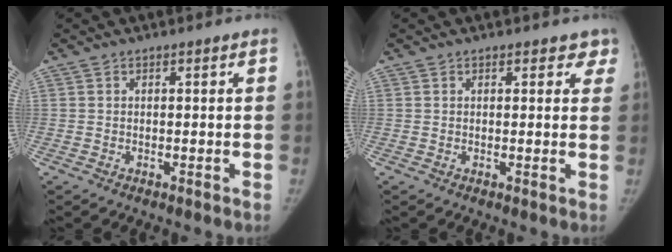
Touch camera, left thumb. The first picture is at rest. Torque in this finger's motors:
{"motor_torque": [-0.23, -0.26, 0.12, 0.22, -0.05]}